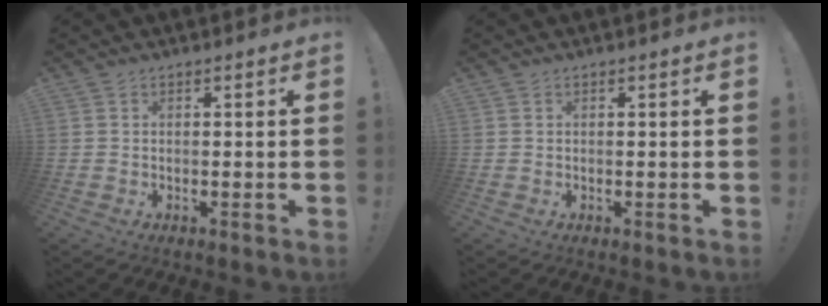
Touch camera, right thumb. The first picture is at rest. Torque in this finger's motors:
{"motor_torque": [-0.33, 0.13, 0.01, -0.13, 0.01]}